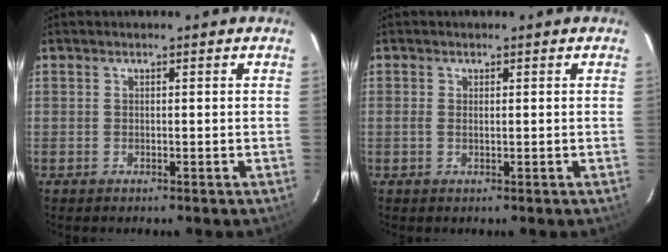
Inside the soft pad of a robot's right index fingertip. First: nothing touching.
{"total": 0.9, "force": [0.1, 0.4, 0.8], "torque": [-0.019, 0.000, 0.001]}